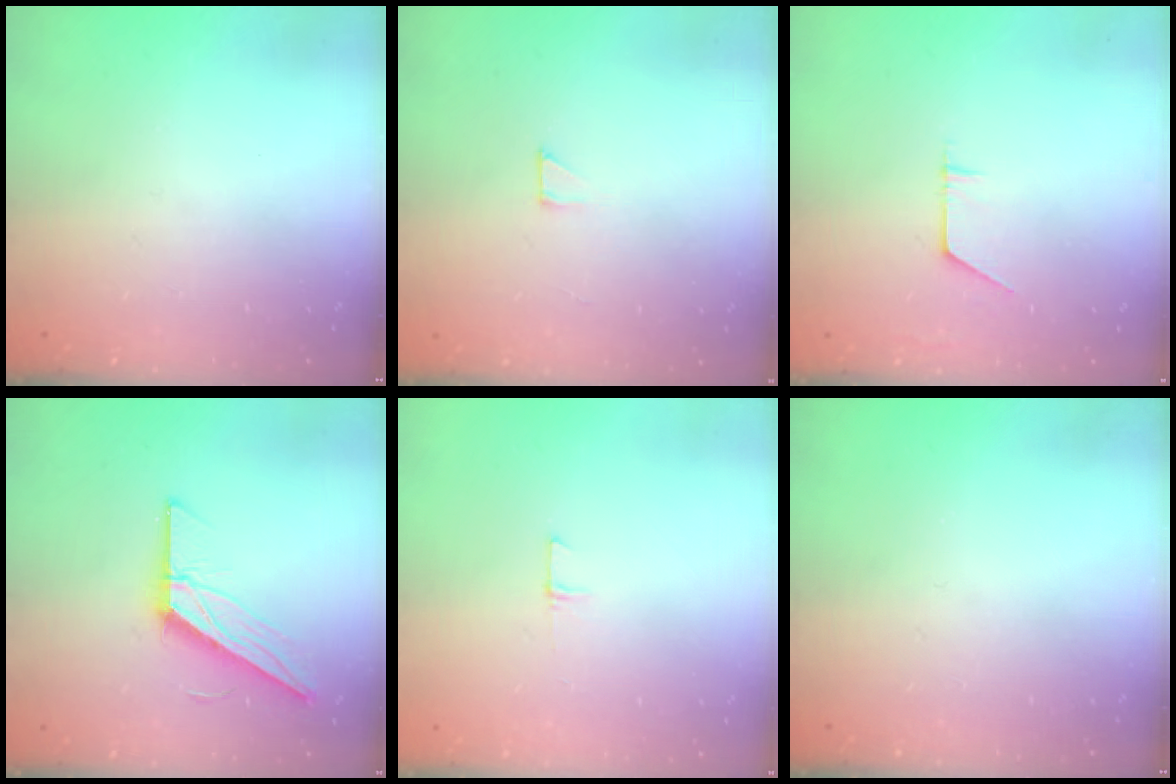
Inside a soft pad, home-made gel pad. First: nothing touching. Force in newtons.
{"total": 1.9, "press": 1.9, "slide": 0.1}
{"total": 4.8, "press": 4.7, "slide": 0.4}
{"total": 11.5, "press": 11.5, "slide": 0.2}
{"total": 5.1, "press": 5.1, "slide": 0.4}
{"total": 0.0}